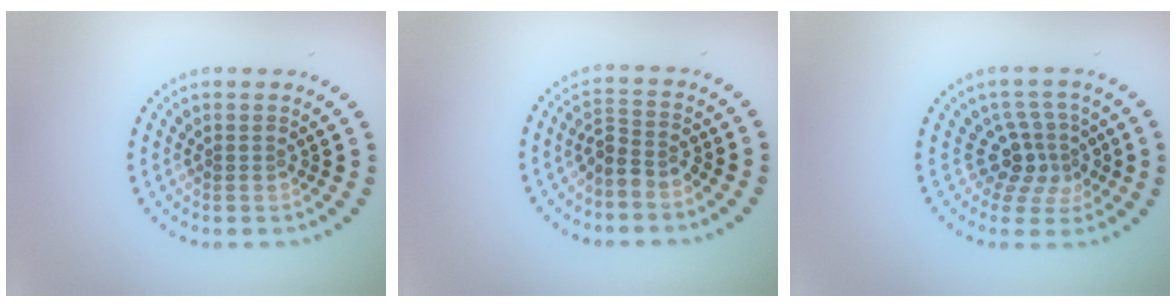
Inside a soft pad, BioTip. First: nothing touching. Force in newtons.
{"total": 2.2, "press": 1.7, "slide": 1.3}
{"total": 3.2, "press": 2.3, "slide": 2.2}